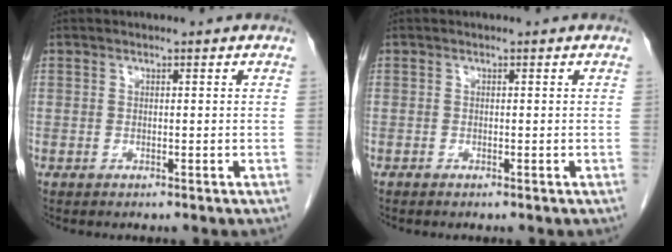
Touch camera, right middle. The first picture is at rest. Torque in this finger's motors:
{"motor_torque": [-0.30, 0.17, 0.00, -0.01]}